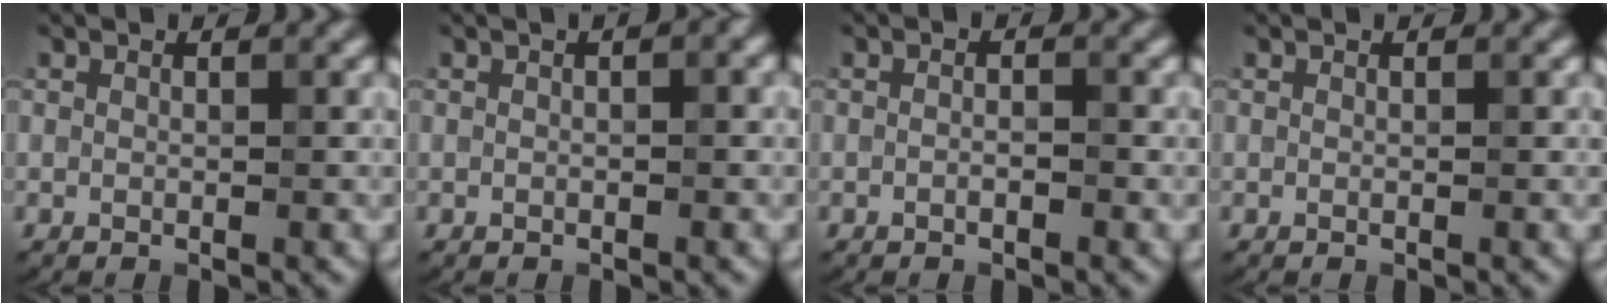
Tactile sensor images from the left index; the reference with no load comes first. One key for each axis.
{"total": 1.6, "fx": 0.3, "fy": 0.4, "fz": 1.5, "tx": -0.021, "ty": 0.002, "tz": 0.003}
{"total": 0.9, "fx": -0.4, "fy": 0.3, "fz": 0.8, "tx": -0.013, "ty": -0.005, "tz": -0.007}
{"total": 0.0}